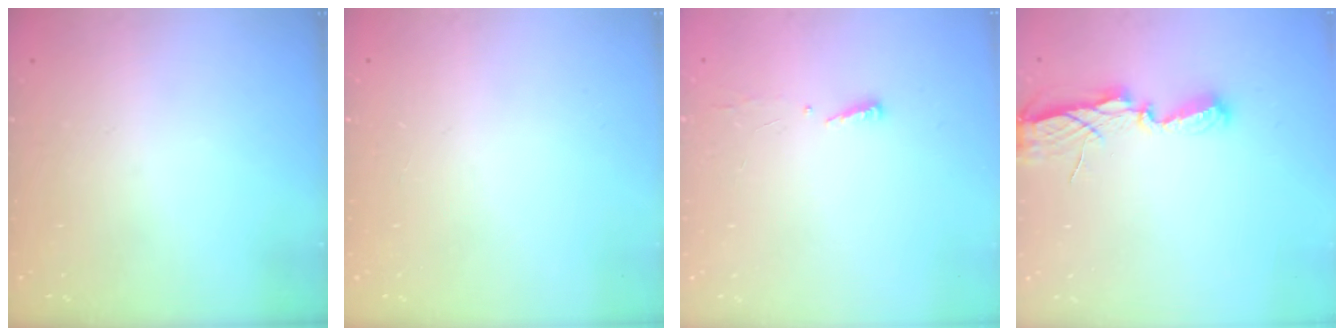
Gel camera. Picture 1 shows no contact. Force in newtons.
{"total": 0.0}
{"total": 4.1, "press": 4.0, "slide": 1.0}
{"total": 7.1, "press": 7.1, "slide": 0.5}